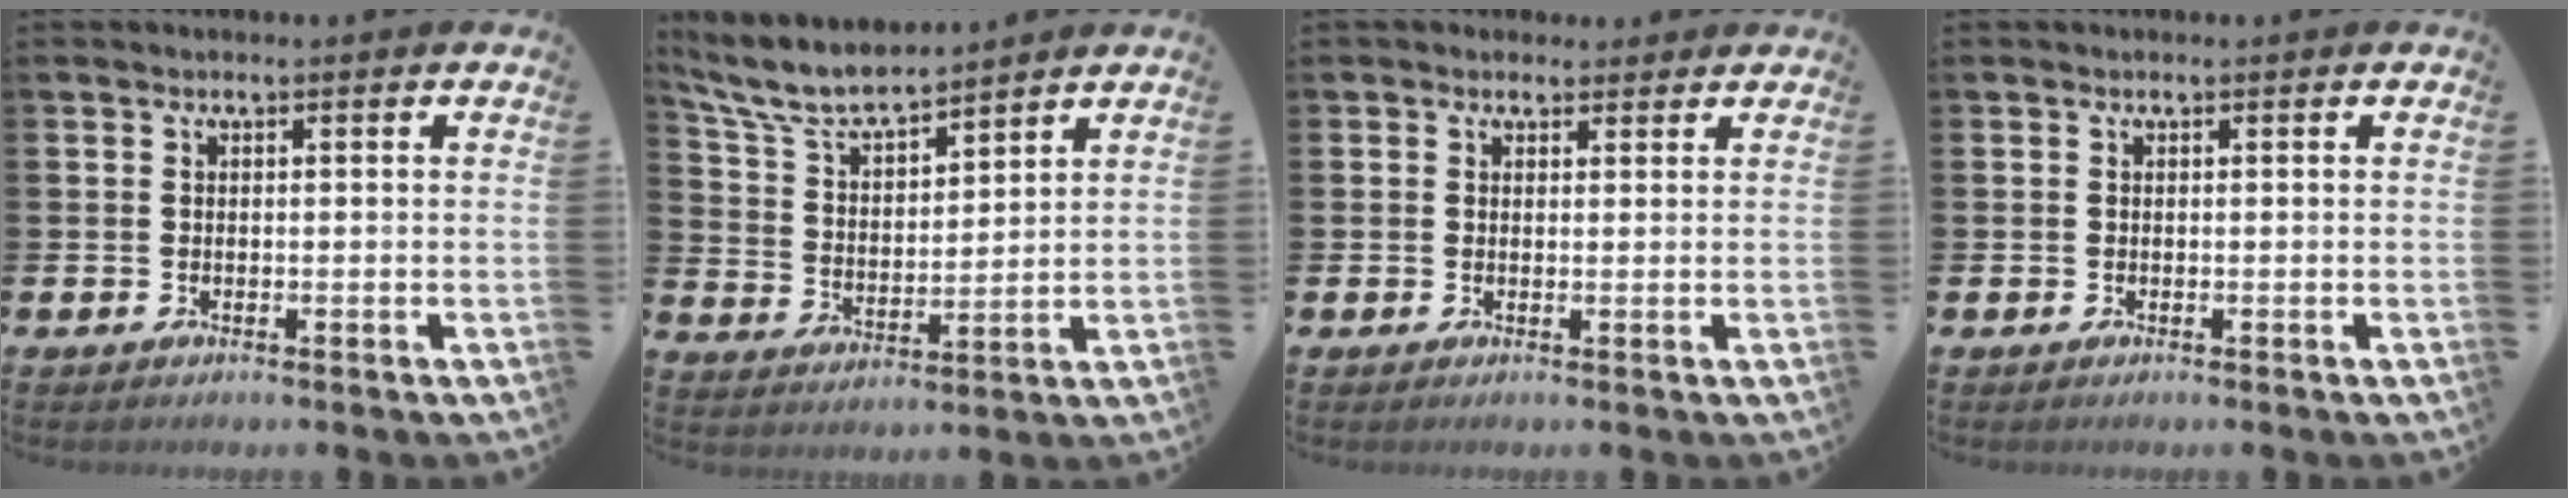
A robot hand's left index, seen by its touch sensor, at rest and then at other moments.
{"total": 7.4, "force": [6.8, 1.5, 2.5], "torque": [-0.083, -0.039, 0.121]}
{"total": 1.7, "force": [1.5, 0.8, 0.0], "torque": [0.012, -0.001, 0.024]}
{"total": 0.0}